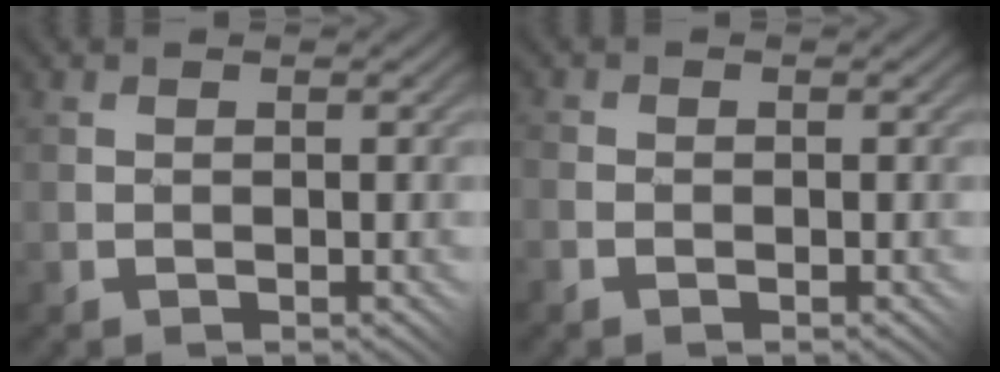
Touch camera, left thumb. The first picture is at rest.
{"total": 1.5, "force": [-0.7, 1.3, 0.3], "torque": [0.000, -0.003, -0.020]}